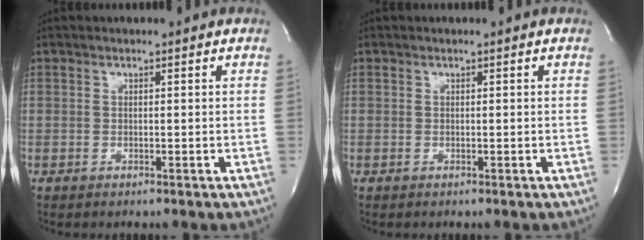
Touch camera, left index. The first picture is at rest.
{"total": 0.0}